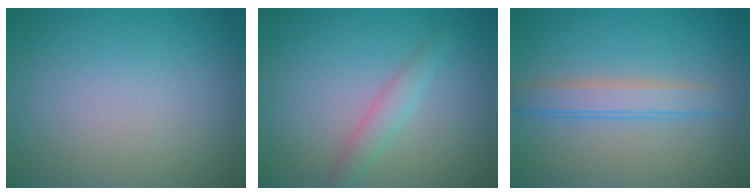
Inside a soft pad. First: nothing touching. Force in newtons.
{"total": 1.9, "press": 1.9, "slide": 0.1}
{"total": 2.8, "press": 2.8, "slide": 0.1}